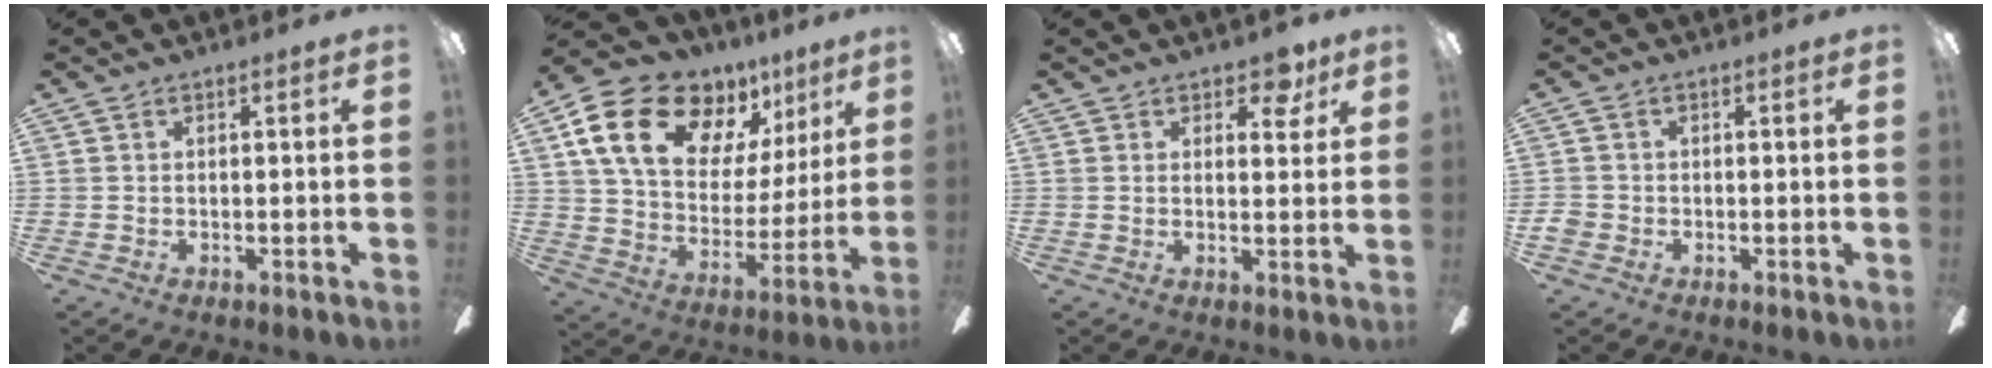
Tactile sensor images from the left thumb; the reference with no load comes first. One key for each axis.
{"total": 20.2, "fx": 12.1, "fy": 11.9, "fz": 11.0, "tx": -0.193, "ty": -0.063, "tz": 0.222}
{"total": 5.3, "fx": 3.5, "fy": 3.1, "fz": 2.5, "tx": -0.010, "ty": -0.014, "tz": 0.055}
{"total": 2.0, "fx": -0.9, "fy": 1.6, "fz": 0.8, "tx": -0.012, "ty": 0.006, "tz": -0.017}